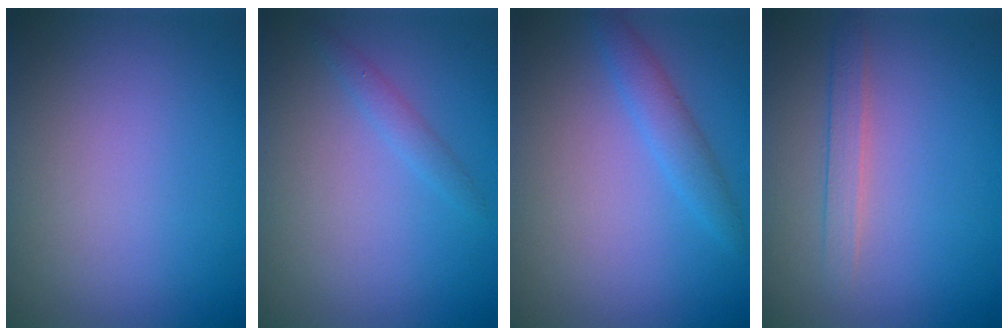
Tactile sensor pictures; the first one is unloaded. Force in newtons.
{"total": 1.1, "press": 1.1, "slide": 0.0}
{"total": 2.0, "press": 2.0, "slide": 0.2}
{"total": 1.8, "press": 1.8, "slide": 0.2}